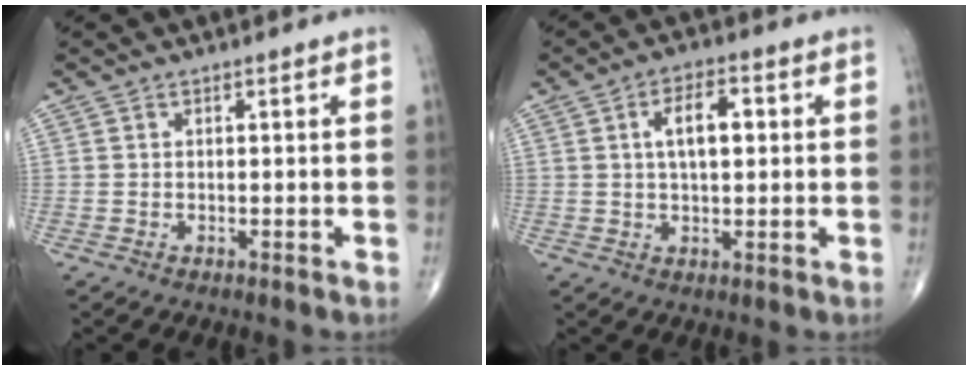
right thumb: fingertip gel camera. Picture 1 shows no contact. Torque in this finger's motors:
{"motor_torque": [0.46, 1.60, 0.55, -0.28, 0.25]}